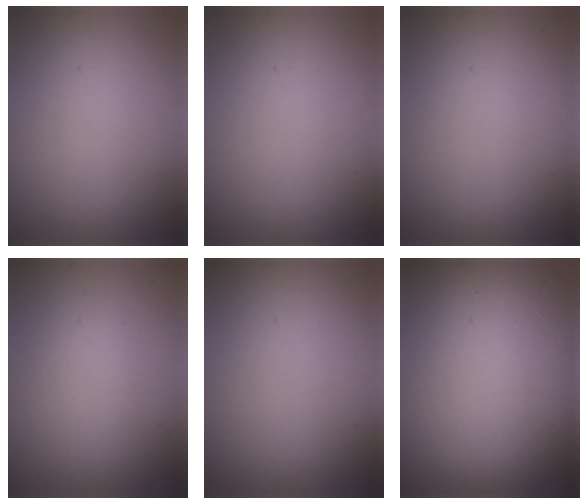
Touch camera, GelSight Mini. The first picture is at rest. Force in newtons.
{"total": 0.0}
{"total": 0.0}
{"total": 2.2, "press": 2.2, "slide": 0.2}
{"total": 0.0}
{"total": 19.3, "press": 19.3, "slide": 0.3}